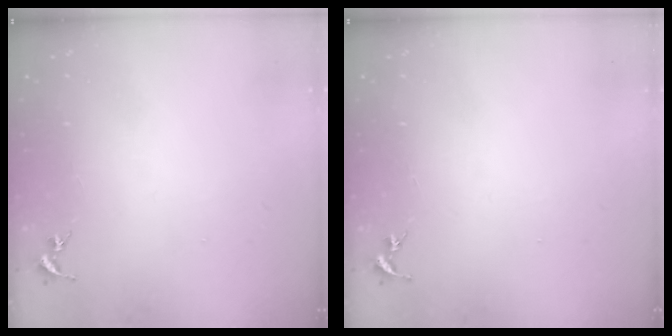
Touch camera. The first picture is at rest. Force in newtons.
{"total": 0.0}